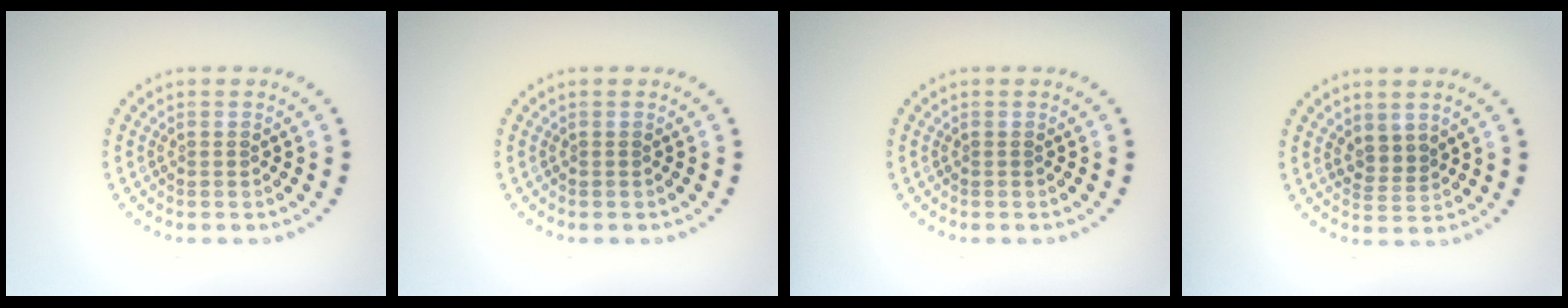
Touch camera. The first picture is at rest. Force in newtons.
{"total": 0.0}
{"total": 0.0}
{"total": 1.9, "press": 1.5, "slide": 1.2}